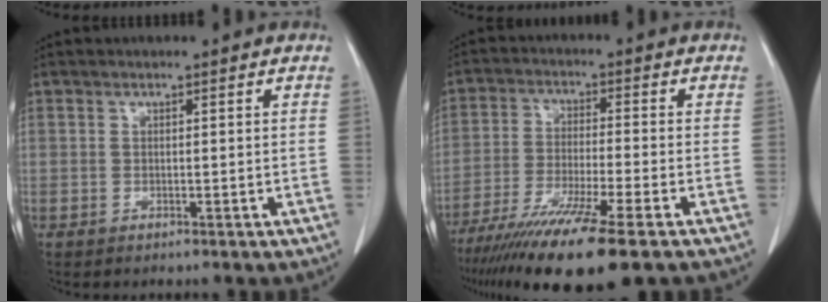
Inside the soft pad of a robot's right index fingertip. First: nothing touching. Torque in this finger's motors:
{"motor_torque": [1.15, -0.99, 1.04, 0.21]}